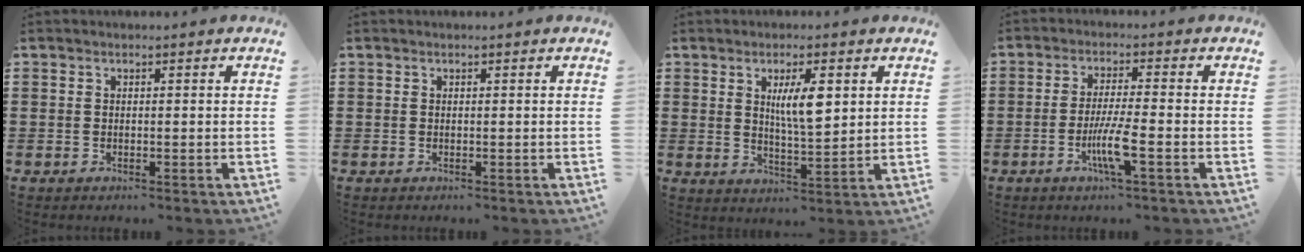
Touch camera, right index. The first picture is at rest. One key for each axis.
{"total": 0.0}
{"total": 6.2, "fx": 2.0, "fy": 1.6, "fz": 5.6, "tx": -0.098, "ty": -0.001, "tz": 0.028}
{"total": 6.2, "fx": -2.3, "fy": 0.4, "fz": 5.7, "tx": -0.115, "ty": -0.016, "tz": -0.044}